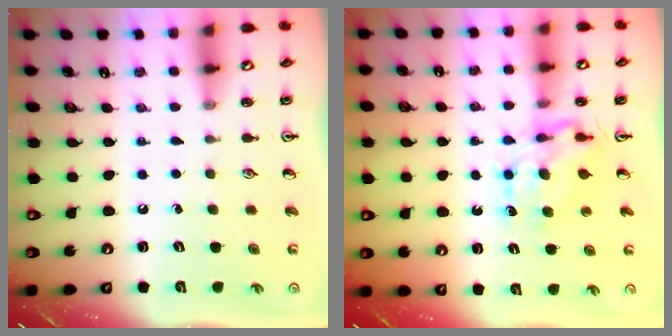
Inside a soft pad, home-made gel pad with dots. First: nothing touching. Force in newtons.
{"total": 7.4, "press": 7.4, "slide": 0.6}